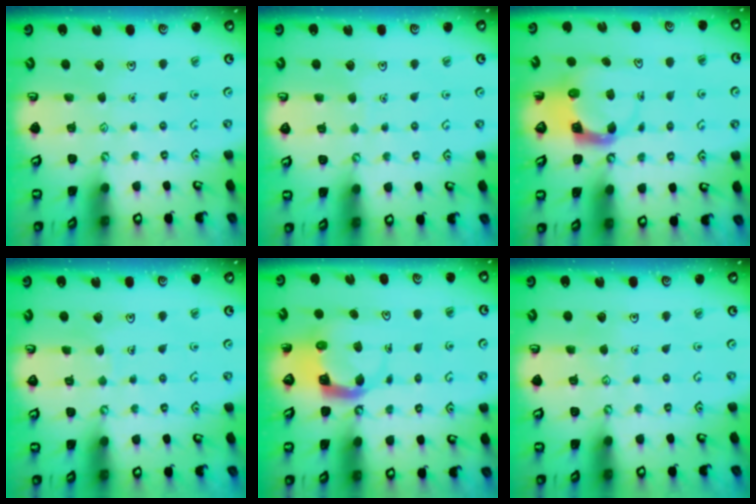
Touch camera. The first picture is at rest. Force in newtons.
{"total": 1.5, "press": 1.5, "slide": 0.2}
{"total": 3.7, "press": 3.7, "slide": 0.6}
{"total": 1.8, "press": 1.8, "slide": 0.0}
{"total": 4.8, "press": 4.8, "slide": 0.5}
{"total": 4.5, "press": 4.5, "slide": 0.3}